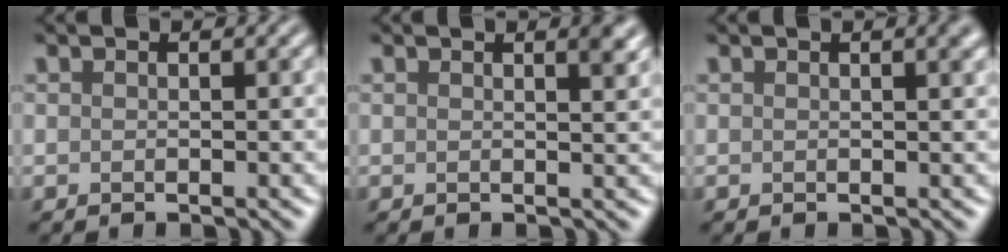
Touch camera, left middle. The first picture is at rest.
{"total": 1.7, "force": [1.0, 0.5, 1.3], "torque": [-0.007, 0.004, 0.011]}
{"total": 1.5, "force": [0.7, 0.5, 1.2], "torque": [-0.008, 0.006, 0.009]}